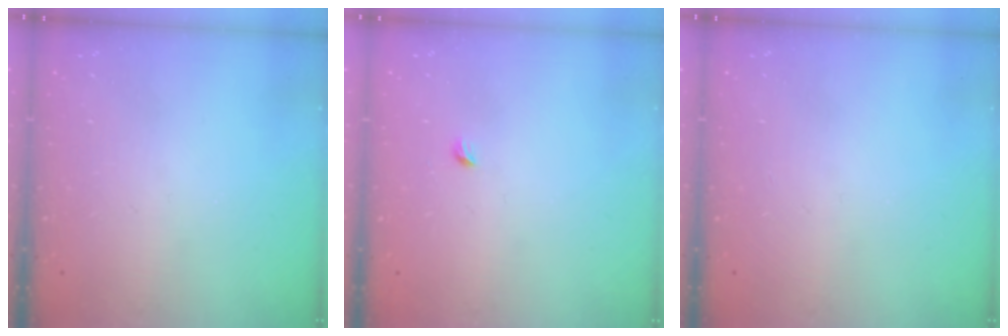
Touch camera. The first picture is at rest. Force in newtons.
{"total": 2.7, "press": 2.6, "slide": 0.6}
{"total": 0.0}